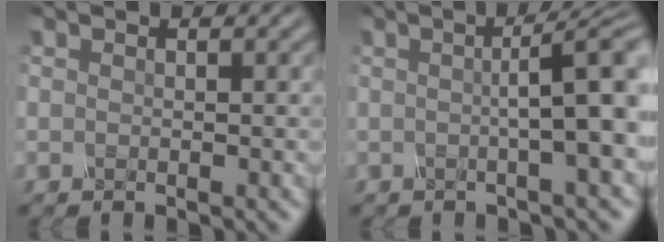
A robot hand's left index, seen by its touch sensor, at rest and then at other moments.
{"total": 6.8, "force": [0.6, 1.3, 6.6], "torque": [-0.074, 0.012, 0.007]}